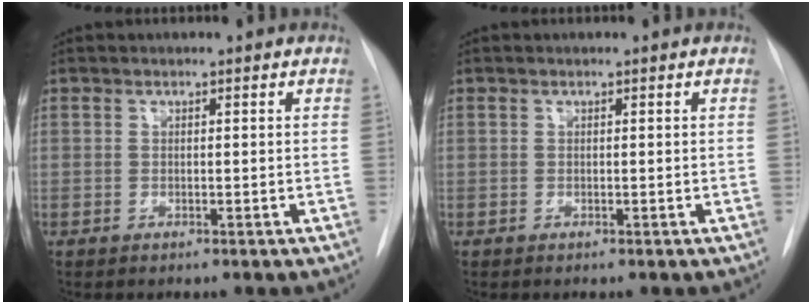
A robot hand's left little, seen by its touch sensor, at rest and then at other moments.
{"total": 0.0}